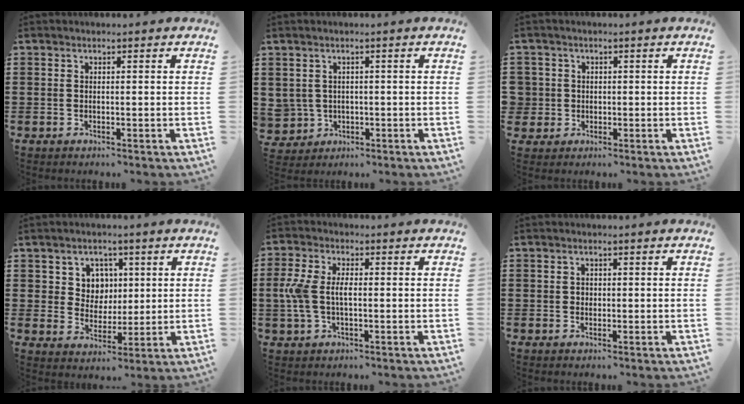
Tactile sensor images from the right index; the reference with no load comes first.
{"total": 2.3, "force": [0.3, 2.3, 0.0], "torque": [-0.021, 0.005, 0.001]}
{"total": 2.7, "force": [-0.2, 2.7, 0.0], "torque": [-0.013, 0.011, -0.008]}
{"total": 5.3, "force": [2.0, 4.7, 1.4], "torque": [-0.044, 0.009, 0.034]}
{"total": 5.5, "force": [-0.3, 2.7, 4.8], "torque": [-0.125, -0.006, -0.017]}
{"total": 0.8, "force": [0.1, 0.7, 0.3], "torque": [-0.009, 0.003, 0.002]}